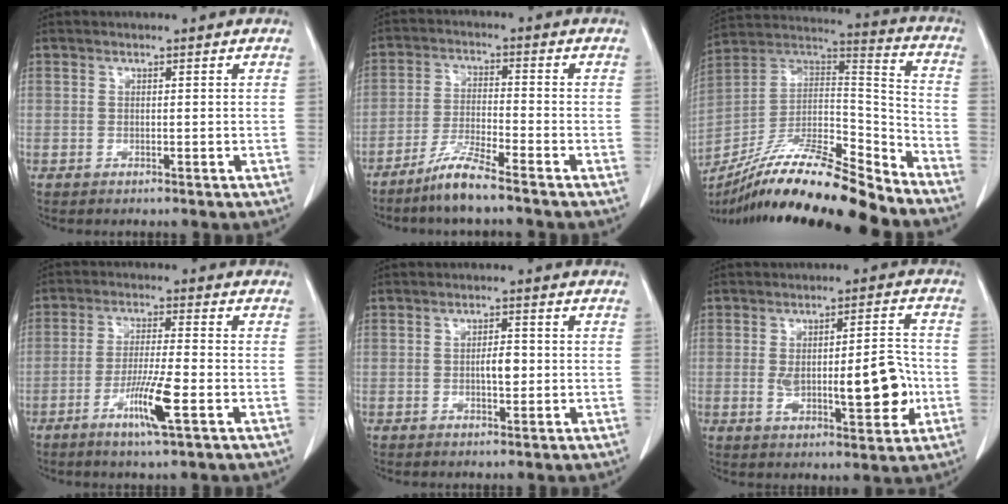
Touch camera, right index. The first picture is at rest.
{"total": 6.1, "force": [-4.9, -0.4, 3.6], "torque": [-0.074, -0.019, -0.102]}
{"total": 21.3, "force": [-18.1, 1.6, 11.2], "torque": [-0.206, 0.016, -0.324]}
{"total": 7.7, "force": [-3.4, -0.1, 6.9], "torque": [-0.132, -0.015, -0.063]}
{"total": 2.8, "force": [-0.3, 1.0, 2.7], "torque": [-0.044, 0.002, -0.002]}
{"total": 11.6, "force": [-1.6, 3.5, 11.0], "torque": [-0.164, 0.012, -0.013]}